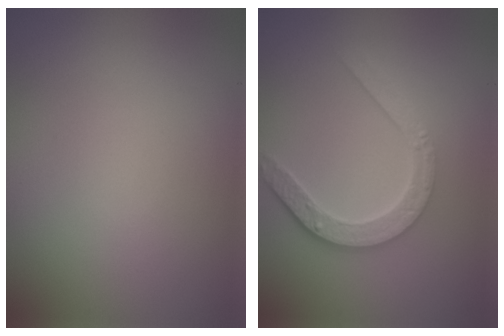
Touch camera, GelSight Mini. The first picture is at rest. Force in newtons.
{"total": 4.7, "press": 3.7, "slide": 3.0}